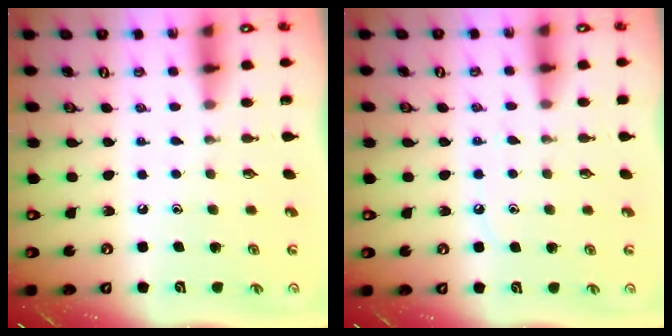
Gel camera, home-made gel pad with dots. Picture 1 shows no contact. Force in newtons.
{"total": 6.3, "press": 6.2, "slide": 1.0}